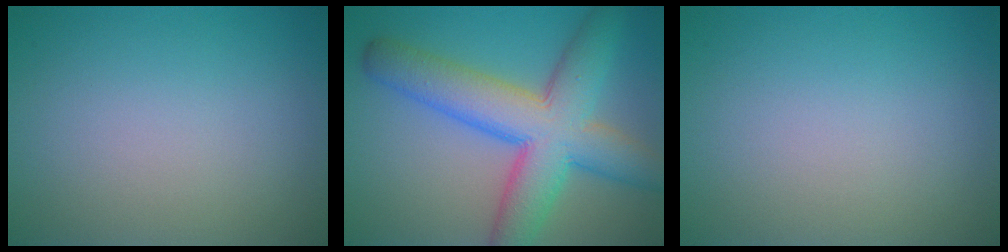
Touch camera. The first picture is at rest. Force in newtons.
{"total": 9.6, "press": 9.5, "slide": 0.3}
{"total": 0.0}